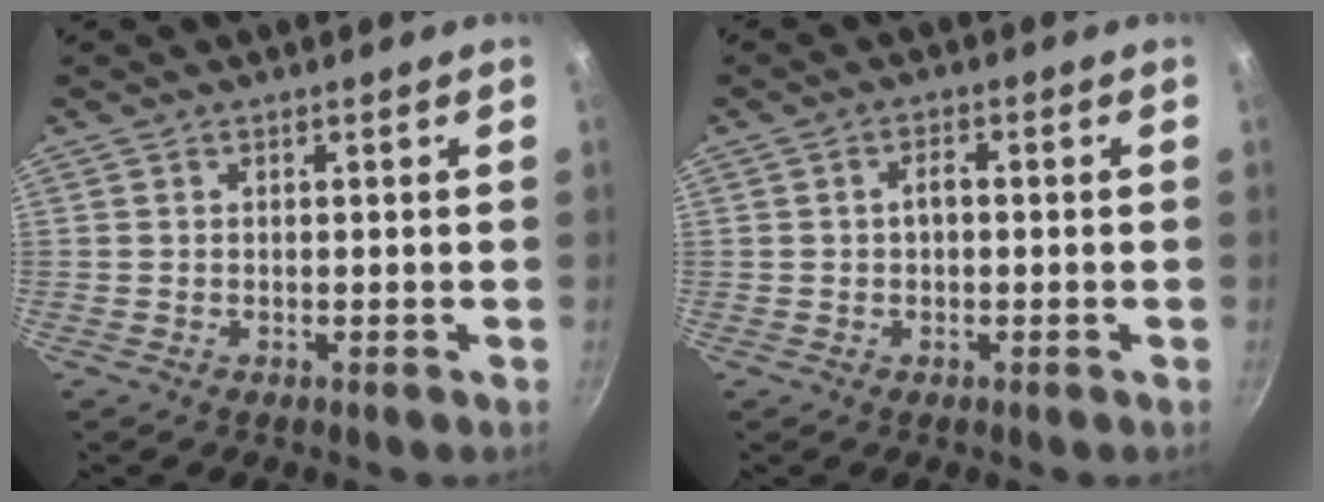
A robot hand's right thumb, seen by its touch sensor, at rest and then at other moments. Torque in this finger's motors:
{"motor_torque": [-0.30, -0.23, -0.17, 0.21, 0.02]}